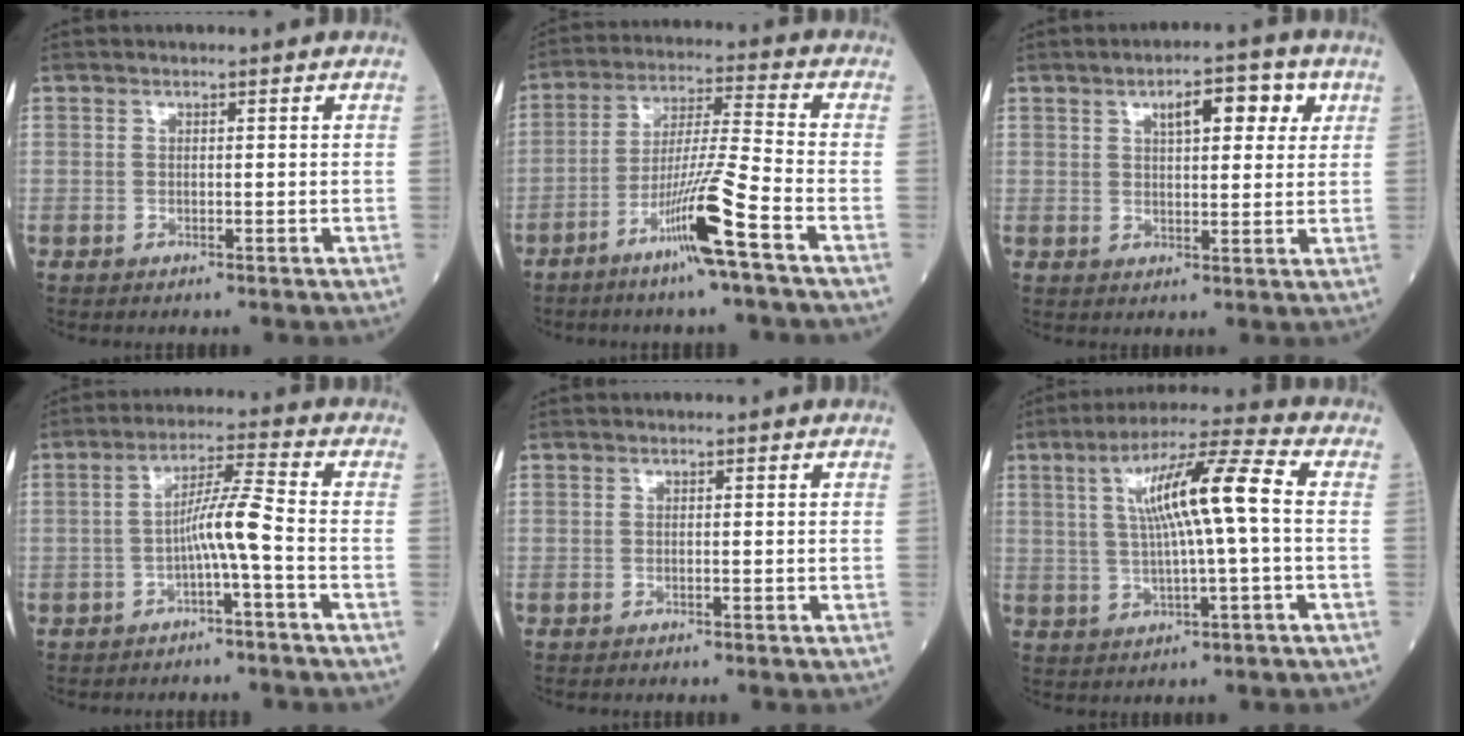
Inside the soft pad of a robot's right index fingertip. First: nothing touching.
{"total": 10.8, "force": [-5.8, -1.5, 9.0], "torque": [-0.166, -0.012, -0.111]}
{"total": 7.0, "force": [3.1, 2.5, 5.8], "torque": [-0.081, 0.013, 0.041]}
{"total": 5.7, "force": [-1.9, -0.7, 5.3], "torque": [-0.095, 0.015, -0.035]}
{"total": 0.0}
{"total": 11.5, "force": [1.4, 0.4, 11.4], "torque": [-0.201, 0.019, 0.022]}